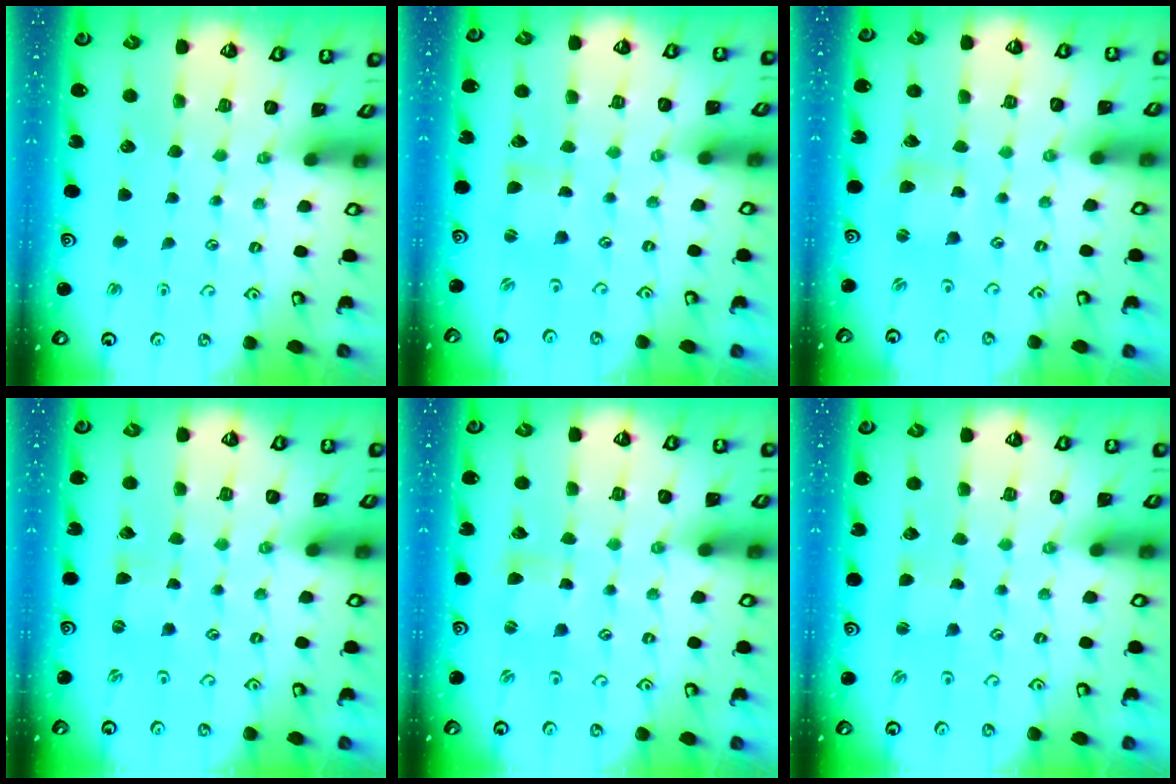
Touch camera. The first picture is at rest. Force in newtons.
{"total": 0.6, "press": 0.5, "slide": 0.2}
{"total": 1.5, "press": 1.4, "slide": 0.2}
{"total": 0.0}
{"total": 1.0, "press": 1.0, "slide": 0.2}
{"total": 1.1, "press": 1.1, "slide": 0.2}